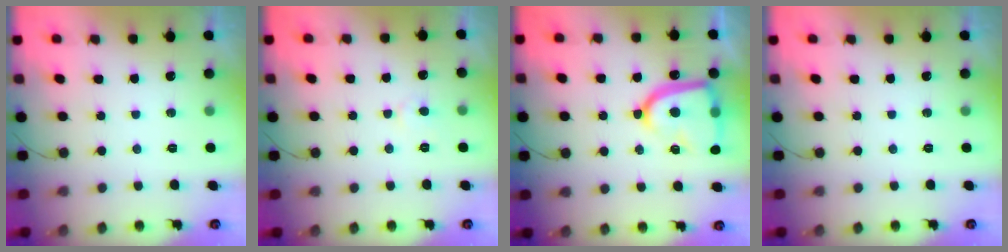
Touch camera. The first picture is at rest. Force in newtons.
{"total": 4.0, "press": 3.9, "slide": 0.2}
{"total": 18.1, "press": 18.0, "slide": 1.4}
{"total": 0.0}